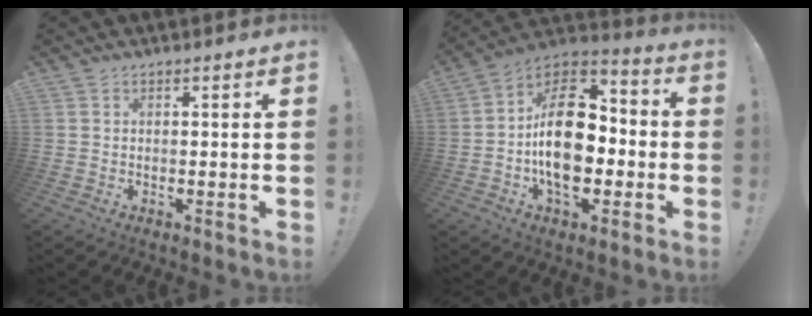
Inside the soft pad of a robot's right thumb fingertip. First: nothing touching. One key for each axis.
{"total": 21.6, "fx": -2.2, "fy": 13.4, "fz": 16.8, "tx": -0.281, "ty": 0.020, "tz": -0.030}